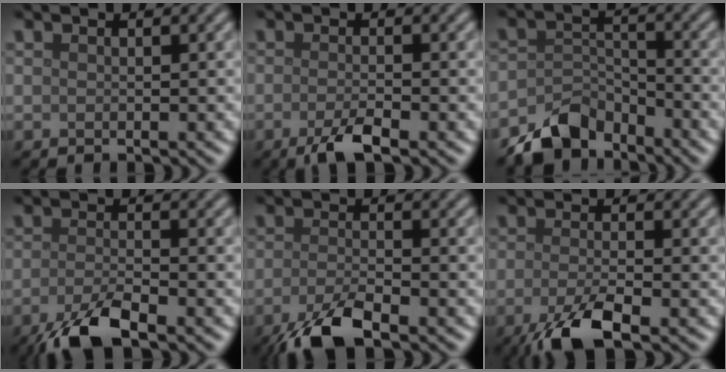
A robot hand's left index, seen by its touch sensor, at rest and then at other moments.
{"total": 2.9, "force": [-1.6, 0.7, 2.3], "torque": [-0.043, -0.001, -0.034]}
{"total": 4.7, "force": [-4.0, 2.2, 1.4], "torque": [-0.016, 0.001, -0.080]}
{"total": 4.8, "force": [-3.0, 1.3, 3.5], "torque": [-0.069, -0.006, -0.064]}
{"total": 5.1, "force": [-3.2, 1.3, 3.7], "torque": [-0.073, -0.007, -0.068]}
{"total": 5.0, "force": [-2.7, 1.4, 4.0], "torque": [-0.076, -0.006, -0.059]}